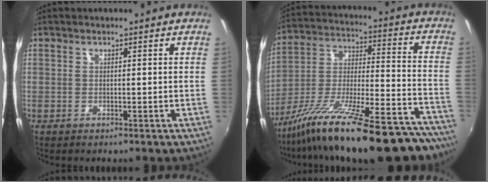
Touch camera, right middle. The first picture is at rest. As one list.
[{"total": 28.2, "force": [-22.1, 6.6, 16.3], "torque": [-0.249, -0.024, -0.329]}]